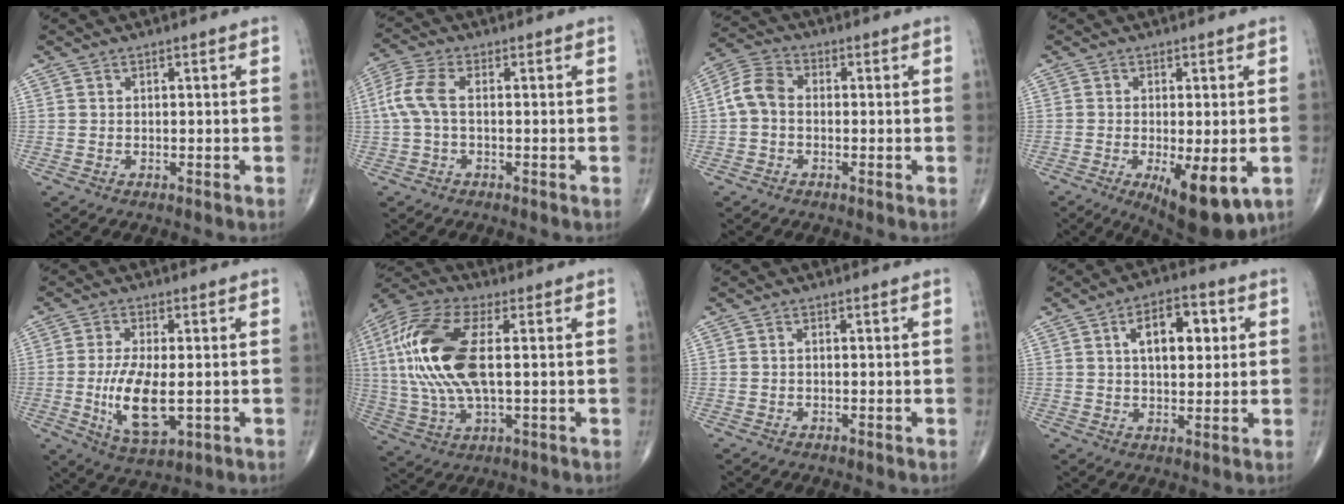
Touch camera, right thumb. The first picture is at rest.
{"total": 6.1, "force": [0.0, 2.7, 5.4], "torque": [-0.148, 0.016, -0.006]}
{"total": 6.1, "force": [-0.5, 4.3, 4.2], "torque": [-0.079, 0.019, -0.023]}
{"total": 11.0, "force": [-3.6, 3.7, 9.7], "torque": [-0.140, -0.020, -0.044]}
{"total": 10.7, "force": [-1.5, 4.5, 9.7], "torque": [-0.183, -0.017, -0.019]}
{"total": 20.2, "force": [2.6, 8.6, 18.1], "torque": [-0.406, 0.008, 0.043]}
{"total": 0.6, "force": [-0.1, 0.5, 0.2], "torque": [-0.002, 0.001, -0.002]}
{"total": 10.3, "force": [2.7, 5.5, 8.2], "torque": [-0.097, 0.005, 0.038]}